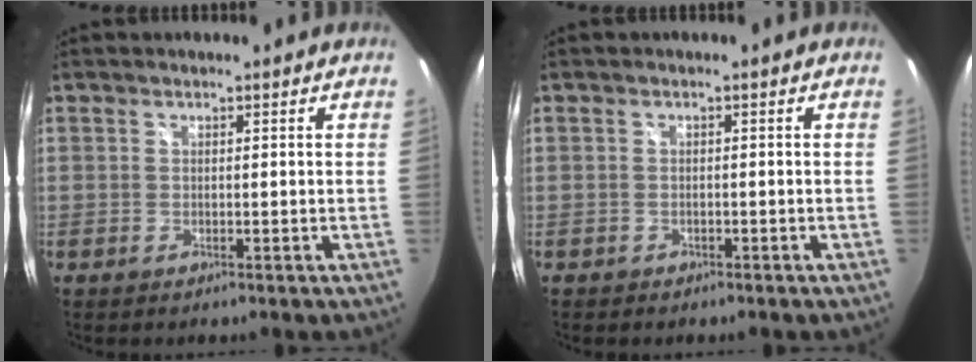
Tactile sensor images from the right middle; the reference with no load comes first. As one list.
[{"total": 1.0, "force": [-0.7, 0.7, 0.1], "torque": [-0.007, -0.001, -0.010]}]